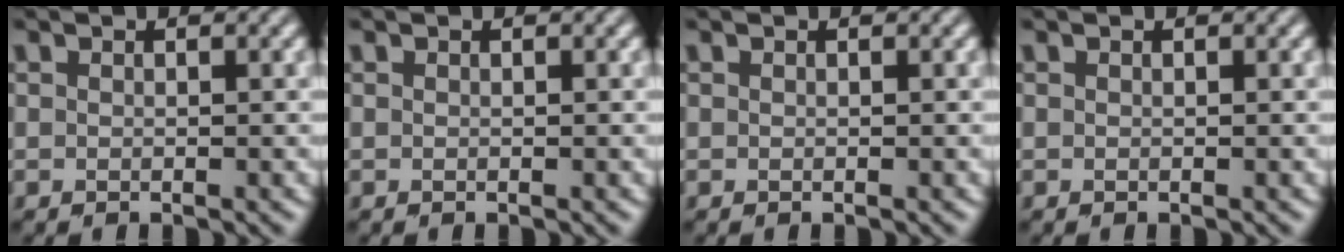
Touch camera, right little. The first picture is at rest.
{"total": 0.0}
{"total": 0.0}
{"total": 0.0}